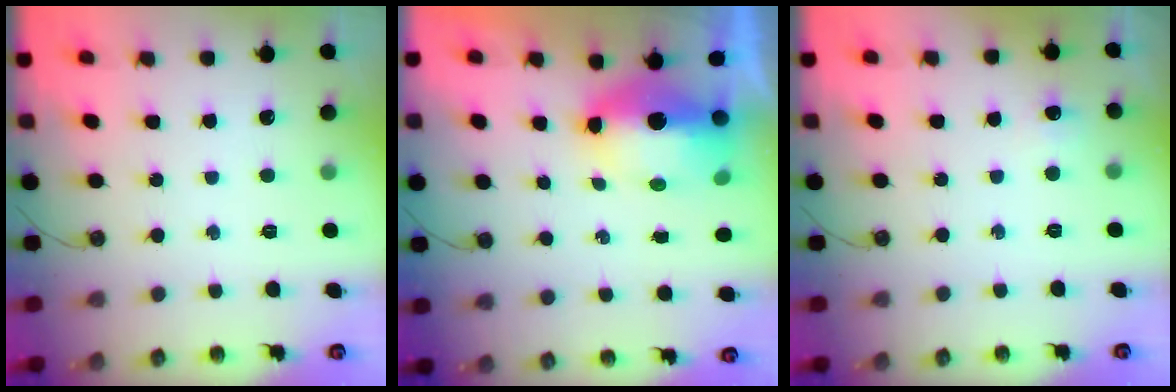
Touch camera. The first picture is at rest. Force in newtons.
{"total": 13.2, "press": 10.2, "slide": 8.4}
{"total": 4.1, "press": 4.1, "slide": 0.6}